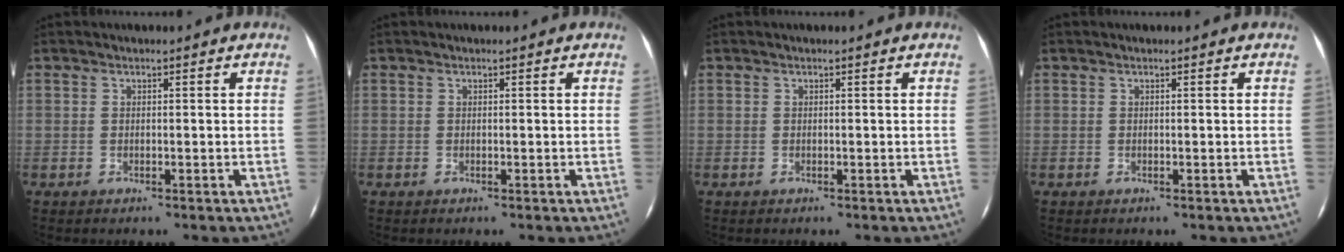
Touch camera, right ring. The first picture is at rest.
{"total": 0.0}
{"total": 0.0}
{"total": 0.0}